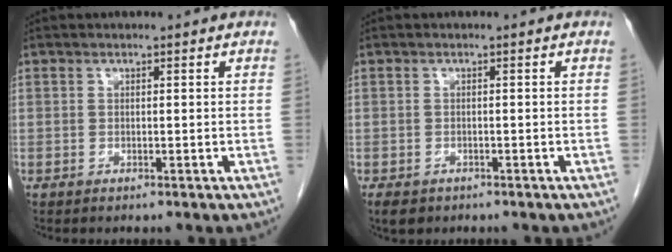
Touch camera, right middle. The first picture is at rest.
{"total": 3.3, "force": [-2.4, 1.9, 1.2], "torque": [-0.021, -0.005, -0.032]}